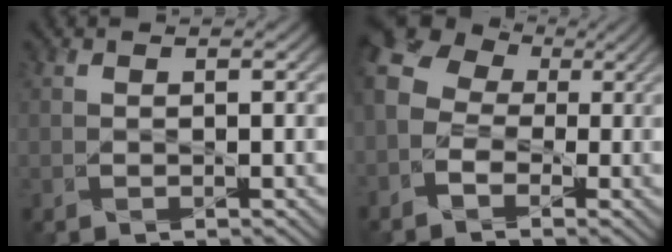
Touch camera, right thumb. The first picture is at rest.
{"total": 9.0, "force": [-1.1, 7.2, 5.3], "torque": [-0.146, 0.005, -0.034]}